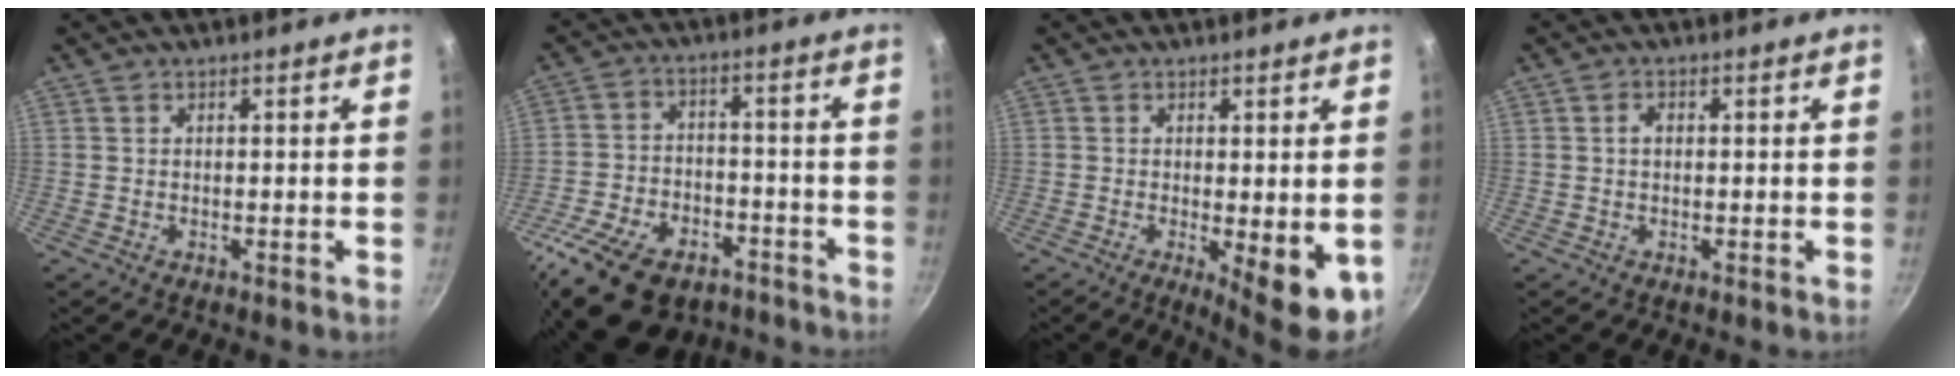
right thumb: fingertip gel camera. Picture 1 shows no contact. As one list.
[{"total": 19.1, "force": [-12.3, 10.9, 9.8], "torque": [-0.160, 0.052, -0.200]}, {"total": 8.6, "force": [-1.7, 2.6, 8.0], "torque": [-0.089, -0.008, -0.010]}, {"total": 1.8, "force": [0.2, 1.2, 1.3], "torque": [-0.020, 0.006, 0.001]}]